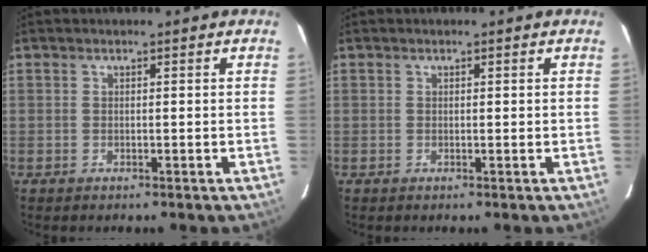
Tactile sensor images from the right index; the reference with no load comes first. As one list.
[{"total": 0.0}]